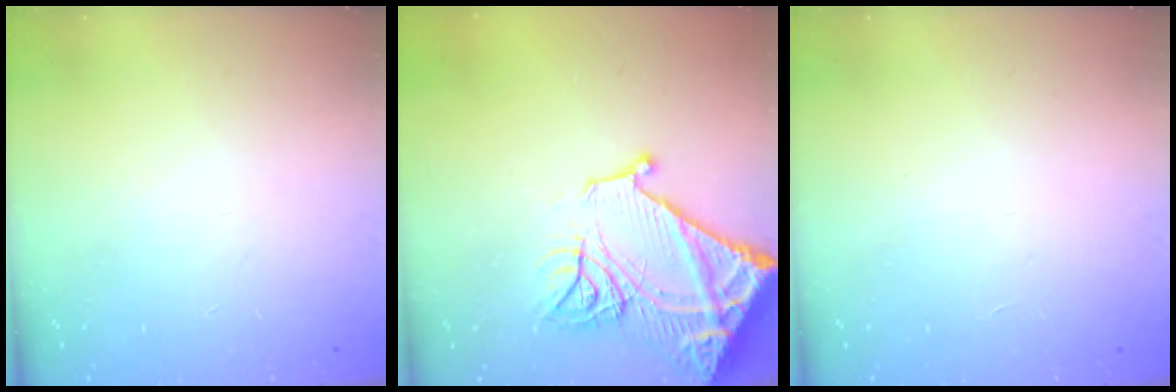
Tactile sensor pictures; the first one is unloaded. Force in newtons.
{"total": 22.0, "press": 21.8, "slide": 2.5}
{"total": 1.6, "press": 1.6, "slide": 0.1}